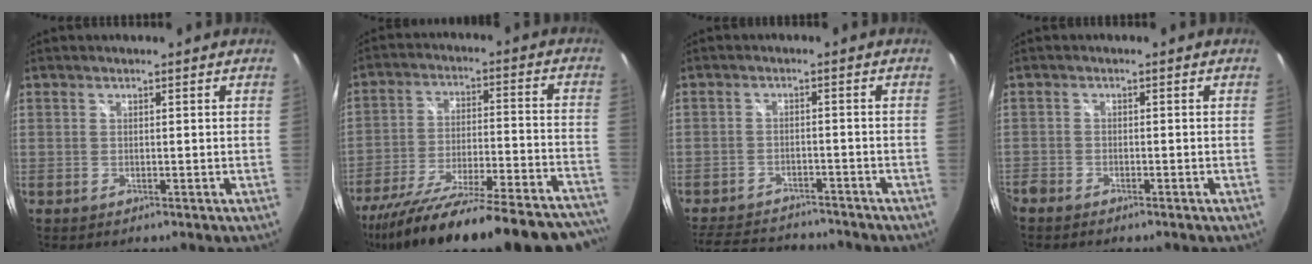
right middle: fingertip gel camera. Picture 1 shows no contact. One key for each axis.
{"total": 34.1, "fx": -29.8, "fy": 4.7, "fz": 16.0, "tx": -0.251, "ty": -0.066, "tz": -0.422}
{"total": 12.6, "fx": -11.2, "fy": 4.1, "fz": 4.2, "tx": -0.103, "ty": 0.012, "tz": -0.162}
{"total": 3.0, "fx": -2.6, "fy": 1.2, "fz": 0.7, "tx": -0.026, "ty": -0.011, "tz": -0.050}